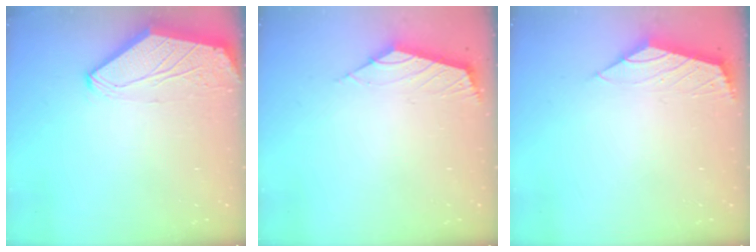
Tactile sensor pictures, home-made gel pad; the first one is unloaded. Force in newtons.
{"total": 2.7, "press": 2.6, "slide": 0.6}
{"total": 2.1, "press": 2.0, "slide": 0.7}